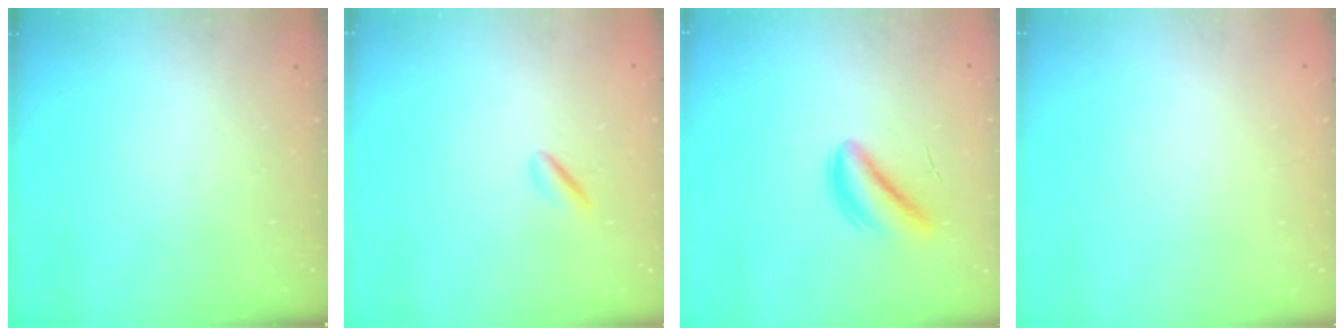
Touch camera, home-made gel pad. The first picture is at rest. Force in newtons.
{"total": 1.8, "press": 1.6, "slide": 0.8}
{"total": 5.4, "press": 5.1, "slide": 1.7}
{"total": 2.2, "press": 2.2, "slide": 0.1}